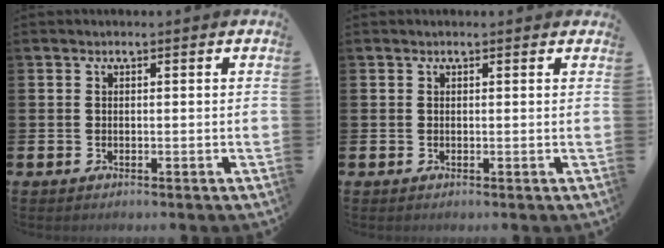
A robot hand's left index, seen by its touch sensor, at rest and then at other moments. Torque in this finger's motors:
{"motor_torque": [0.57, -0.73, 0.15, 0.00]}